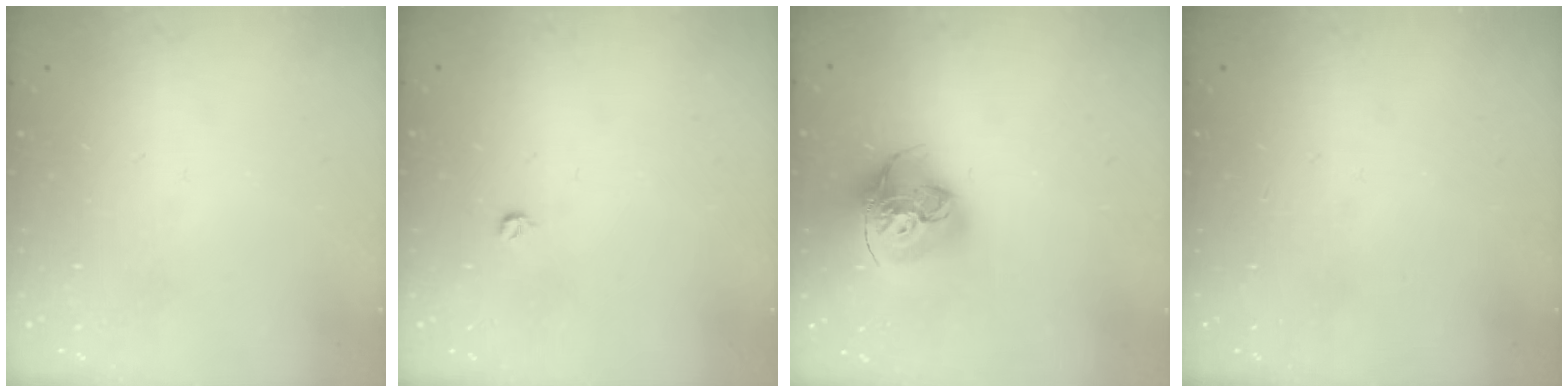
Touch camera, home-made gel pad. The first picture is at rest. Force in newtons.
{"total": 3.2, "press": 3.2, "slide": 0.4}
{"total": 17.4, "press": 17.3, "slide": 1.8}
{"total": 0.0}